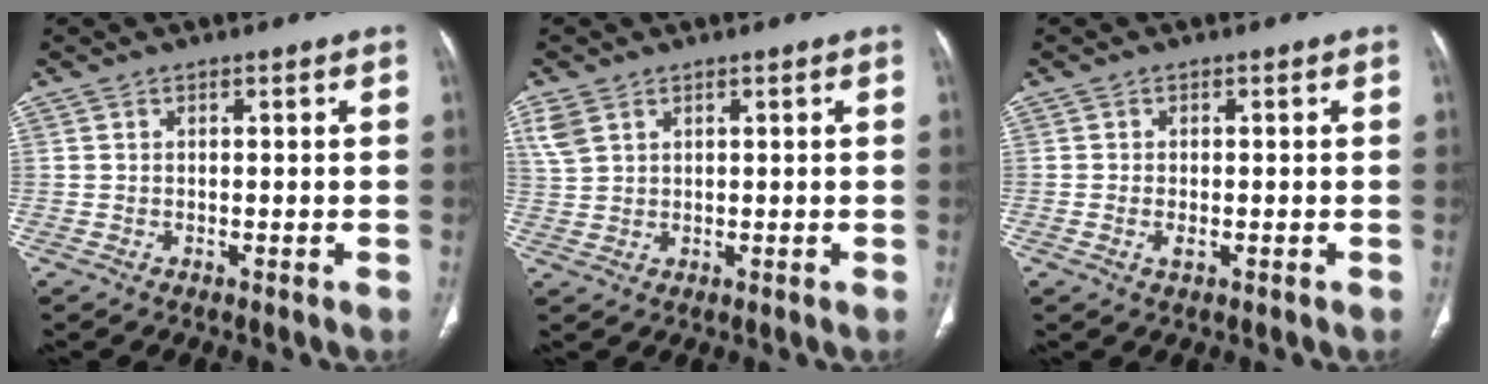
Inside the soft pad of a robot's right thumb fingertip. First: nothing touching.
{"total": 3.0, "force": [1.7, 1.9, 1.6], "torque": [-0.046, 0.006, 0.048]}
{"total": 1.6, "force": [-0.5, 0.7, 1.3], "torque": [-0.030, 0.002, -0.009]}